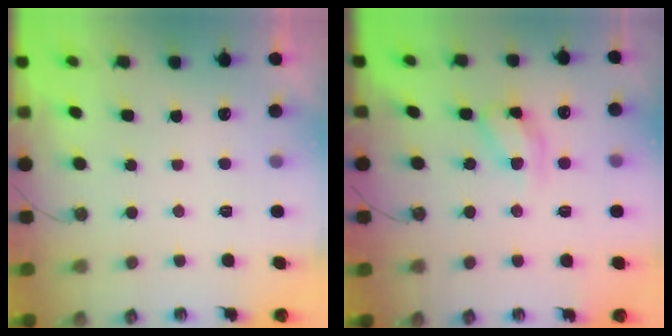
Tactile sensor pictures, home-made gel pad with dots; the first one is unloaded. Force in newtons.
{"total": 11.1, "press": 11.0, "slide": 0.9}